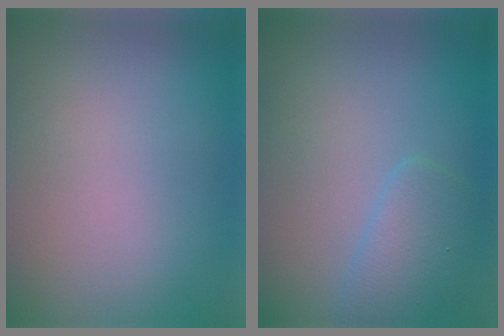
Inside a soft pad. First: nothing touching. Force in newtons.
{"total": 2.6, "press": 2.6, "slide": 0.1}